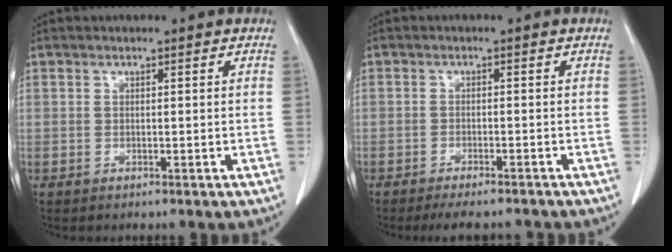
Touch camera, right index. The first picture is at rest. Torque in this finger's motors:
{"motor_torque": [0.42, -0.51, 0.04, -0.01]}